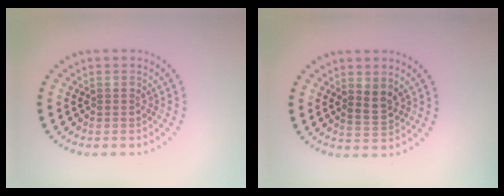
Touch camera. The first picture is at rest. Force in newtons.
{"total": 1.9, "press": 1.7, "slide": 0.9}